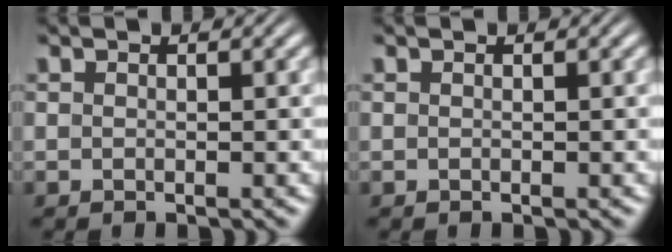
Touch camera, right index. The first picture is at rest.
{"total": 0.0}